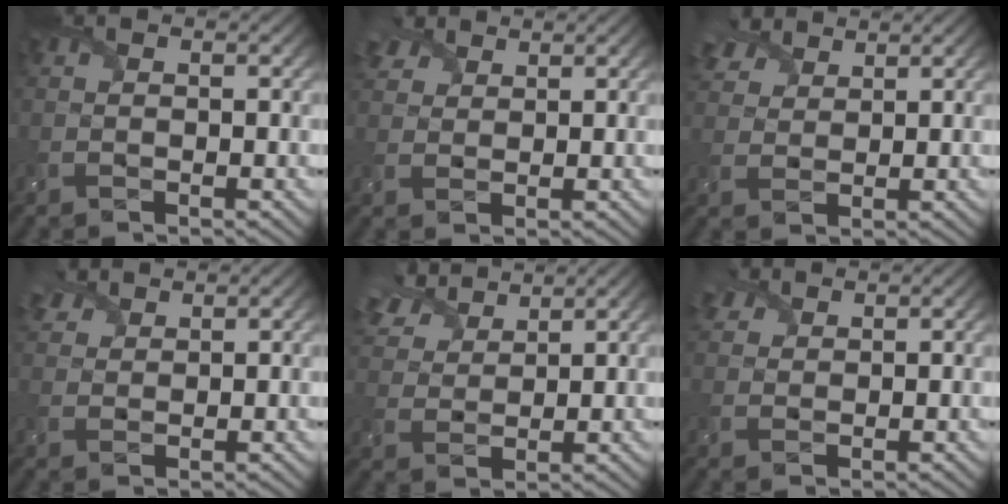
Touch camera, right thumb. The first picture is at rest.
{"total": 3.5, "force": [2.7, 1.9, 1.1], "torque": [-0.032, 0.012, 0.055]}
{"total": 4.8, "force": [3.8, 2.3, 1.8], "torque": [-0.051, 0.016, 0.078]}
{"total": 3.3, "force": [2.7, 1.5, 1.0], "torque": [-0.028, 0.012, 0.057]}
{"total": 7.8, "force": [6.1, 3.2, 3.7], "torque": [-0.102, 0.027, 0.121]}
{"total": 2.7, "force": [2.1, 1.5, 0.7], "torque": [-0.020, 0.010, 0.044]}